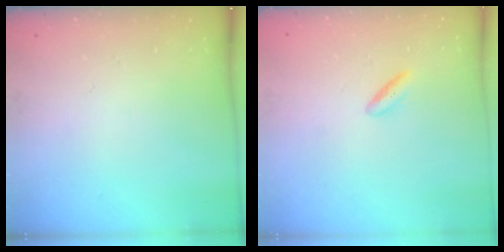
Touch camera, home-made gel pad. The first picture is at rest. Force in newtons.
{"total": 2.5, "press": 2.2, "slide": 1.1}